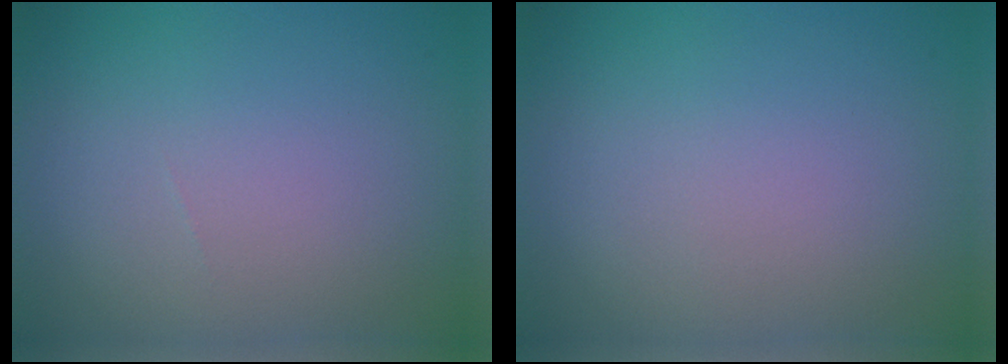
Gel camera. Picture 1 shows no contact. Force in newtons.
{"total": 0.0}